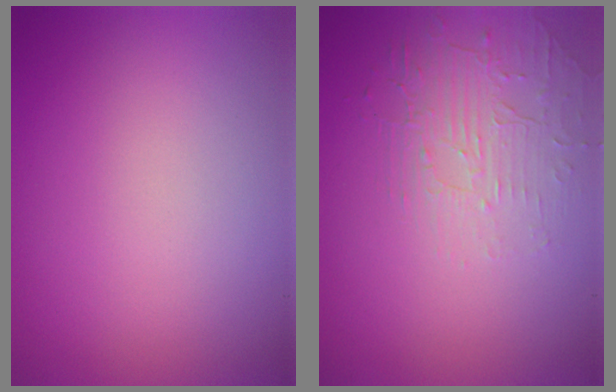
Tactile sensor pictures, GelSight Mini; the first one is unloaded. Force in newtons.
{"total": 1.9, "press": 1.0, "slide": 1.6}